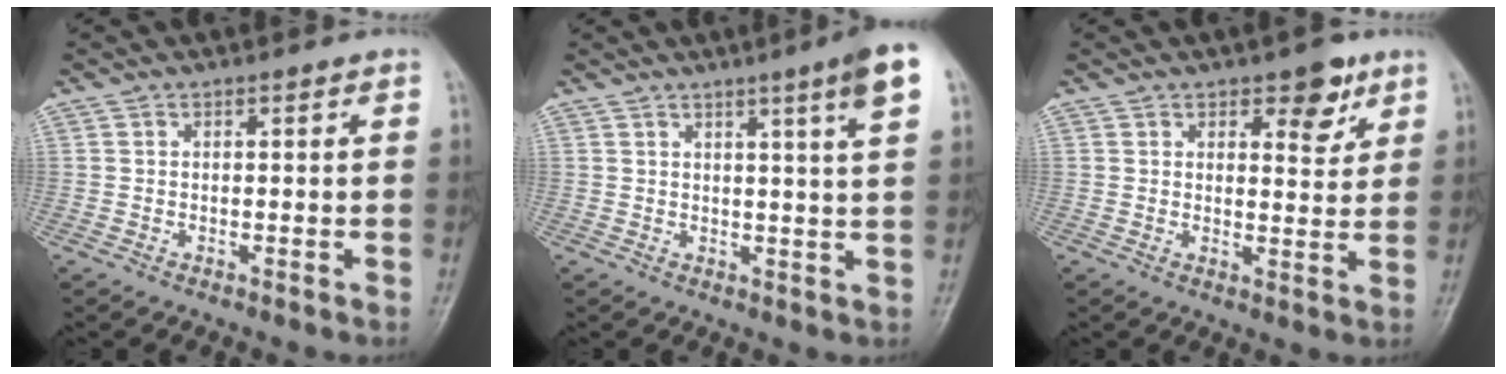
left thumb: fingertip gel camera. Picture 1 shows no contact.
{"total": 7.4, "force": [3.9, -0.4, 6.3], "torque": [-0.089, -0.019, 0.052]}
{"total": 5.9, "force": [3.5, 2.9, 3.7], "torque": [-0.024, -0.019, 0.044]}